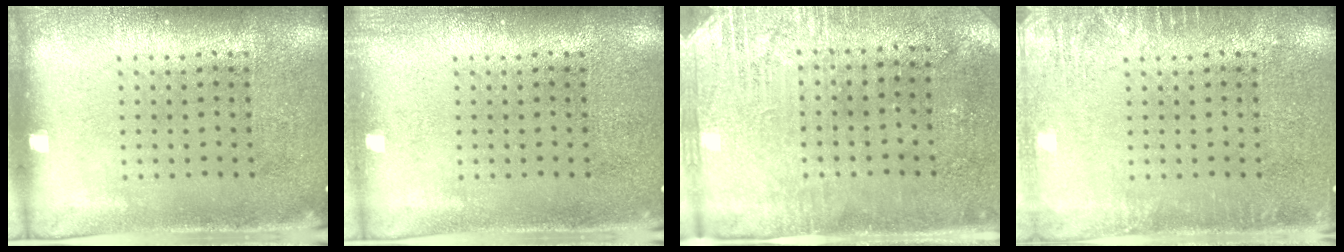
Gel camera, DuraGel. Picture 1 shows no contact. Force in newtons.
{"total": 0.7, "press": 0.7, "slide": 0.0}
{"total": 2.8, "press": 2.5, "slide": 1.2}
{"total": 2.1, "press": 2.1, "slide": 0.4}